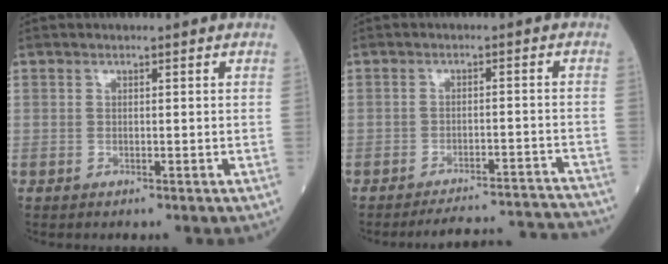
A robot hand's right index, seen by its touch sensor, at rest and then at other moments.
{"total": 13.1, "force": [-13.1, -0.6, 0.9], "torque": [0.005, 0.012, -0.163]}